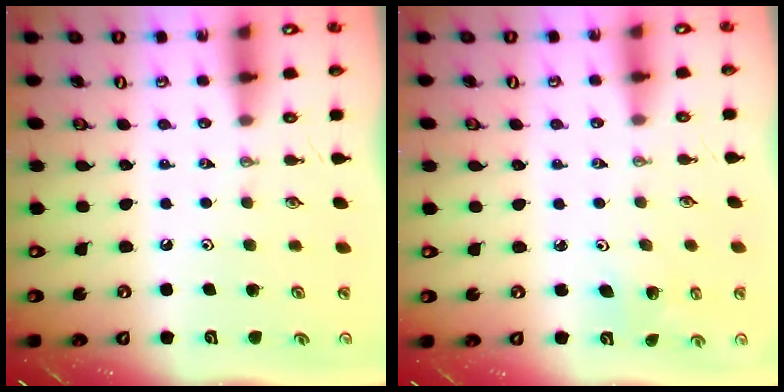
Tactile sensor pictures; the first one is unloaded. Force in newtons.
{"total": 2.3, "press": 2.3, "slide": 0.2}